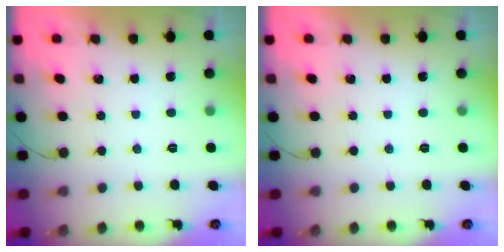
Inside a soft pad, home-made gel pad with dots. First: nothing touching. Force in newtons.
{"total": 0.0}